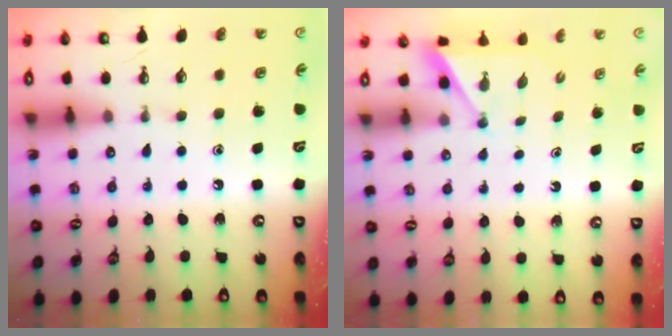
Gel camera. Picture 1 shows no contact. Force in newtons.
{"total": 2.9, "press": 2.9, "slide": 0.2}